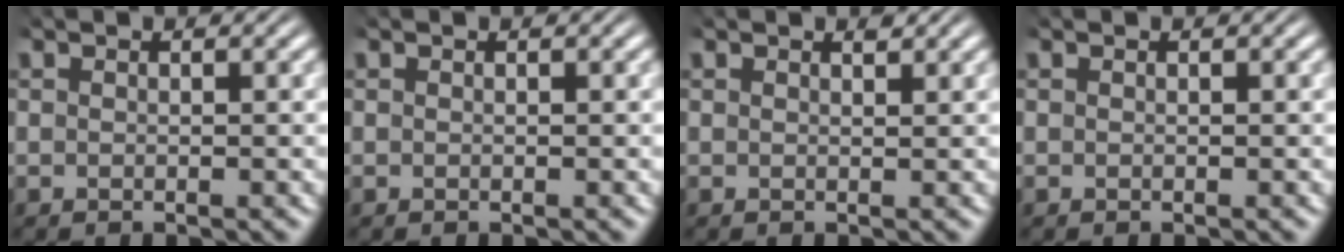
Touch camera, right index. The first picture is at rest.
{"total": 0.0}
{"total": 0.5, "force": [0.5, -0.2, 0.1], "torque": [0.002, -0.006, 0.010]}
{"total": 0.0}